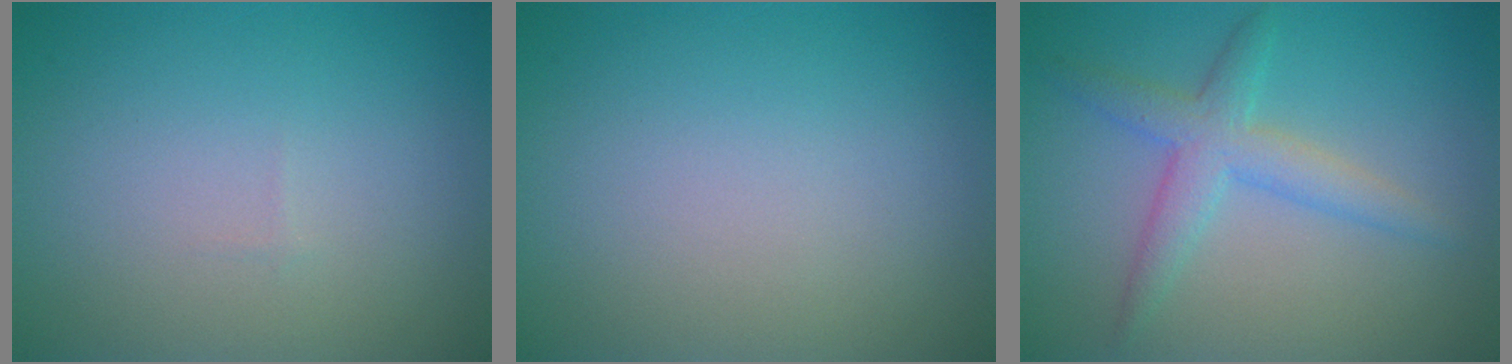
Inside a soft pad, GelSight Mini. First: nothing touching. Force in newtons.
{"total": 0.0}
{"total": 3.4, "press": 3.4, "slide": 0.0}